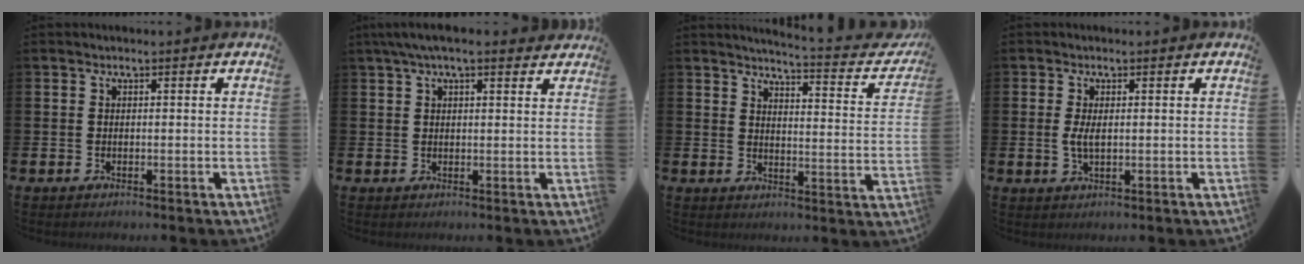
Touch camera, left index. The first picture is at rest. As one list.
[{"total": 3.9, "force": [3.0, 0.9, 2.2], "torque": [-0.045, -0.001, 0.054]}, {"total": 3.8, "force": [3.7, 0.0, 0.9], "torque": [-0.009, -0.047, 0.049]}, {"total": 2.4, "force": [0.2, 1.0, 2.2], "torque": [-0.040, 0.002, 0.001]}]